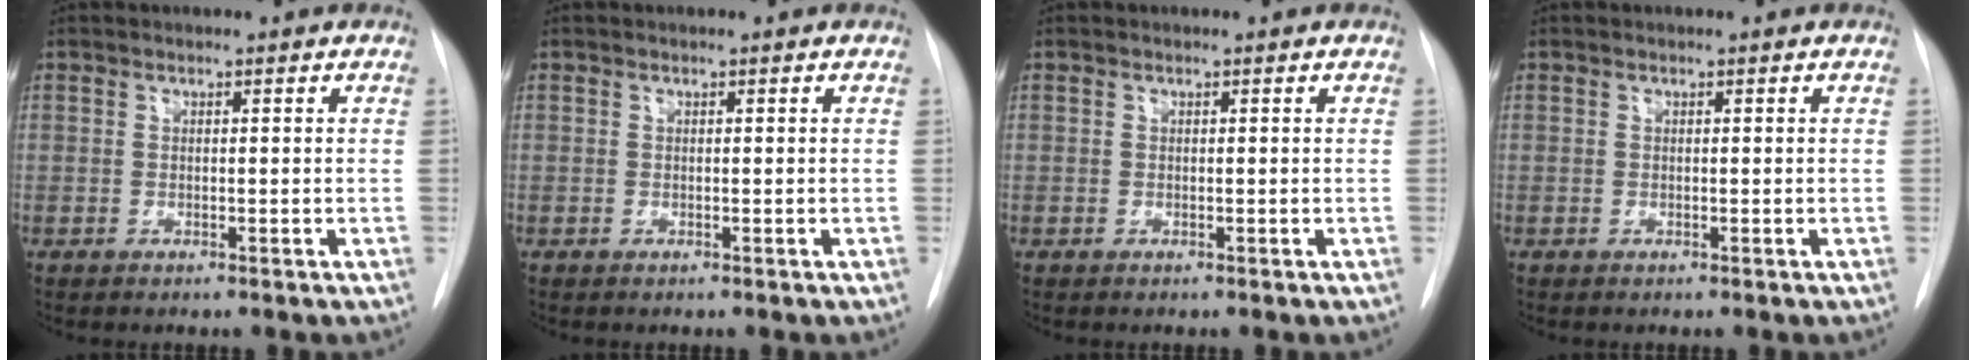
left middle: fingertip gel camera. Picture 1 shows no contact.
{"total": 0.0}
{"total": 0.0}
{"total": 0.0}